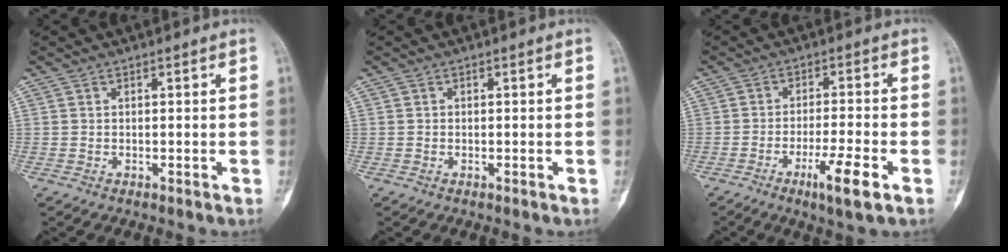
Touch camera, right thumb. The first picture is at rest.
{"total": 0.0}
{"total": 7.5, "force": [-3.6, 0.7, 6.5], "torque": [-0.122, 0.007, -0.058]}